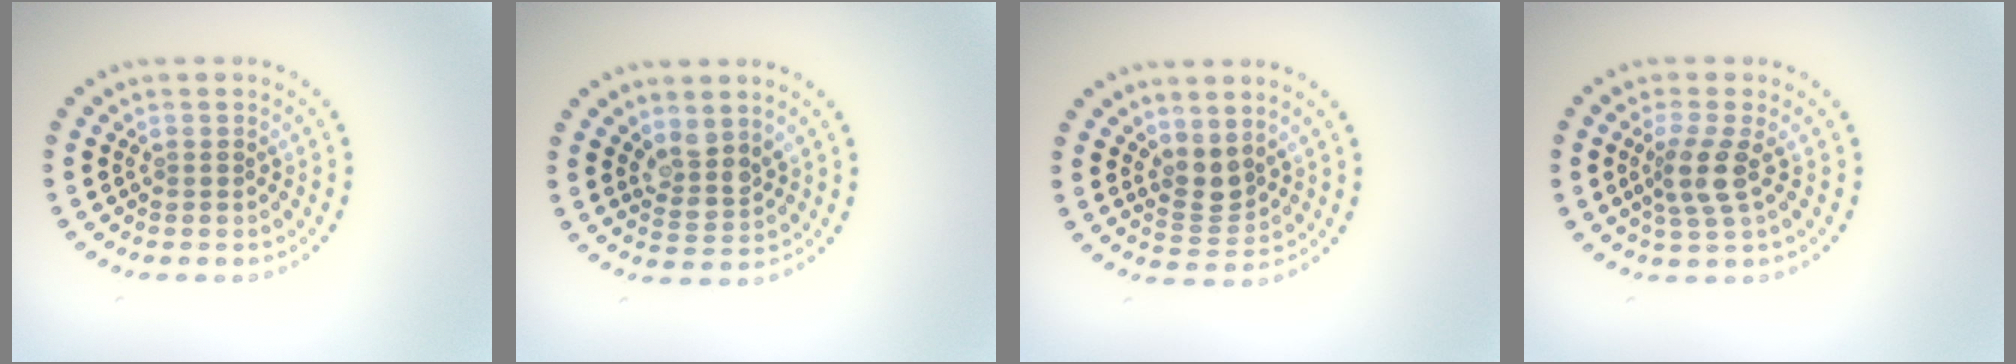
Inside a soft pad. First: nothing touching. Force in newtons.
{"total": 2.6, "press": 2.2, "slide": 1.5}
{"total": 2.3, "press": 1.9, "slide": 1.3}
{"total": 2.9, "press": 2.3, "slide": 1.8}